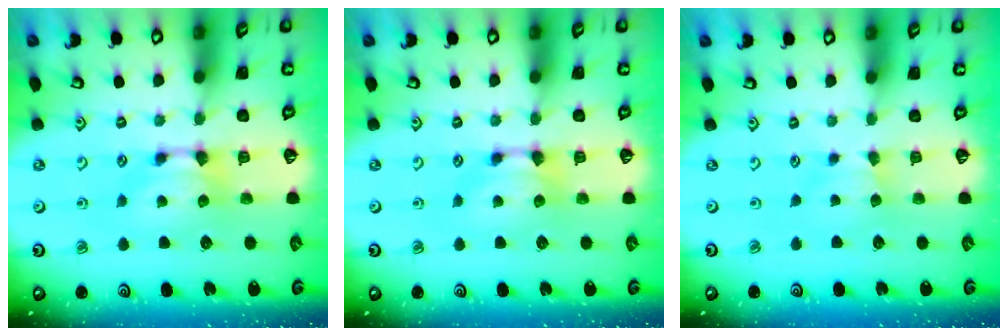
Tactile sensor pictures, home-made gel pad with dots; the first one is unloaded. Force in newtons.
{"total": 0.0}
{"total": 1.6, "press": 1.5, "slide": 0.4}